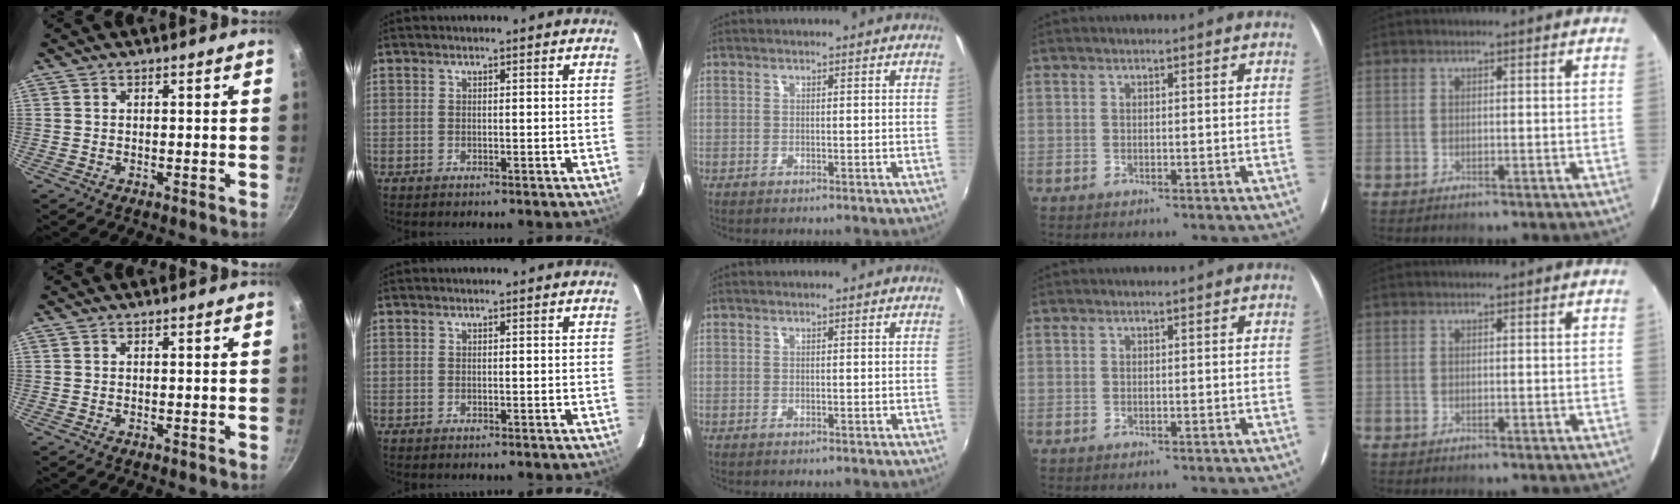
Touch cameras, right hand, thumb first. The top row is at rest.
{}